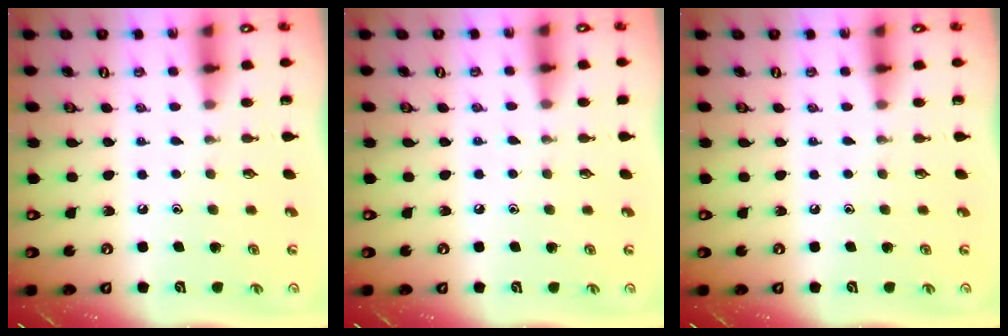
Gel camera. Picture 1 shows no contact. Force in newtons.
{"total": 2.9, "press": 2.9, "slide": 0.5}
{"total": 0.0}